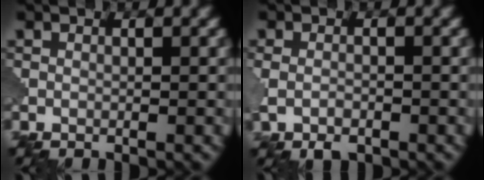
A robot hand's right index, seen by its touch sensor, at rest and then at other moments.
{"total": 2.2, "force": [-0.9, 1.4, 1.5], "torque": [-0.035, -0.009, -0.017]}